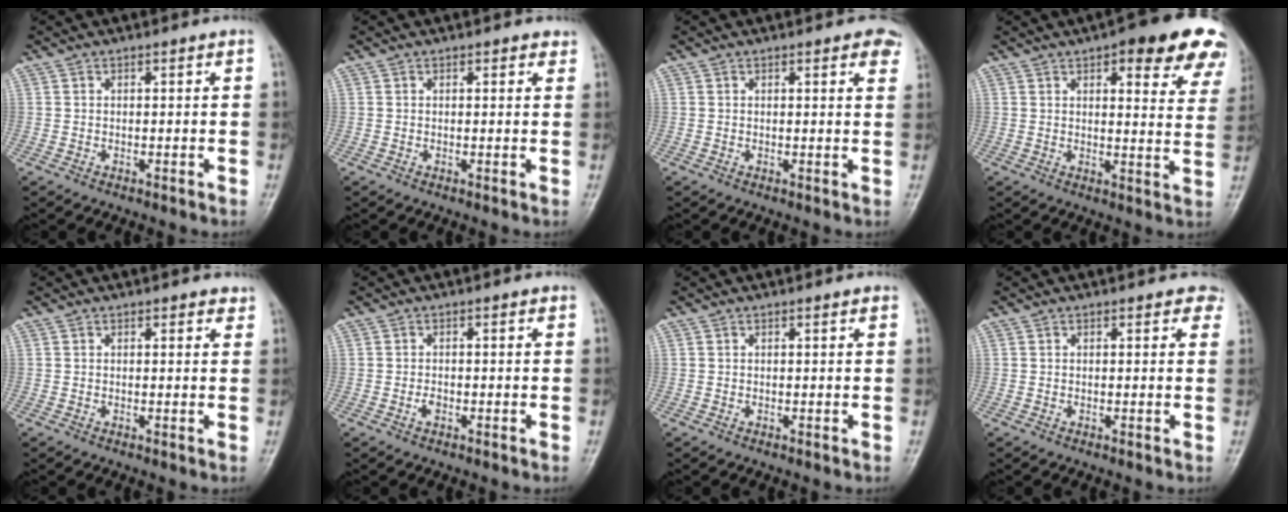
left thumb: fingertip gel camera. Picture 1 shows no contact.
{"total": 1.3, "force": [0.9, 0.7, 0.6], "torque": [0.003, -0.003, 0.006]}
{"total": 4.0, "force": [2.5, 1.4, 2.8], "torque": [-0.014, -0.004, 0.021]}
{"total": 16.6, "force": [10.2, 5.6, 11.8], "torque": [-0.105, -0.034, 0.109]}
{"total": 1.5, "force": [1.1, 0.8, 0.7], "torque": [0.005, -0.004, 0.008]}
{"total": 1.4, "force": [-0.5, 0.8, 0.9], "torque": [-0.013, 0.001, -0.012]}
{"total": 0.6, "force": [0.4, 0.1, 0.4], "torque": [-0.006, 0.000, 0.002]}
{"total": 2.1, "force": [1.3, 1.2, 1.0], "torque": [0.010, -0.003, 0.006]}